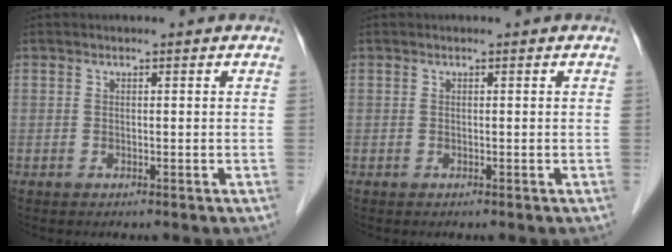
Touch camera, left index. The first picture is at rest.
{"total": 0.0}